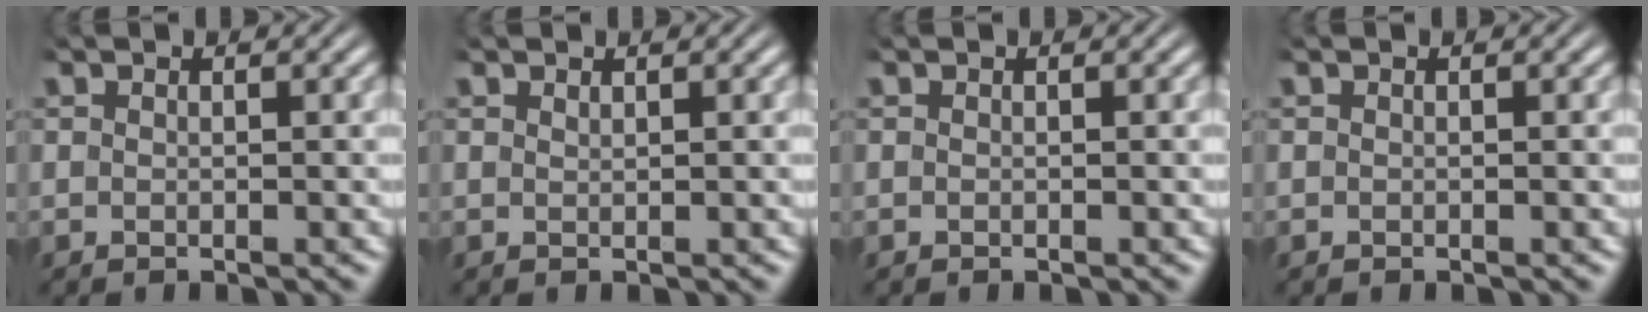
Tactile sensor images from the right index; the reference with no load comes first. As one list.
[{"total": 0.7, "force": [0.5, -0.5, 0.0], "torque": [0.007, -0.004, 0.014]}, {"total": 0.0}, {"total": 0.0}]